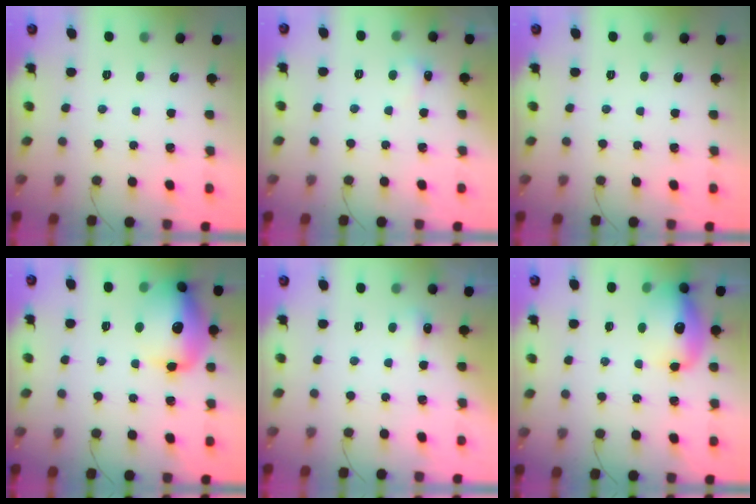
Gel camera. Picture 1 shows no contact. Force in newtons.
{"total": 3.9, "press": 3.8, "slide": 1.1}
{"total": 0.0}
{"total": 17.3, "press": 17.2, "slide": 1.9}
{"total": 11.4, "press": 3.4, "slide": 10.9}
{"total": 13.7, "press": 13.2, "slide": 3.8}